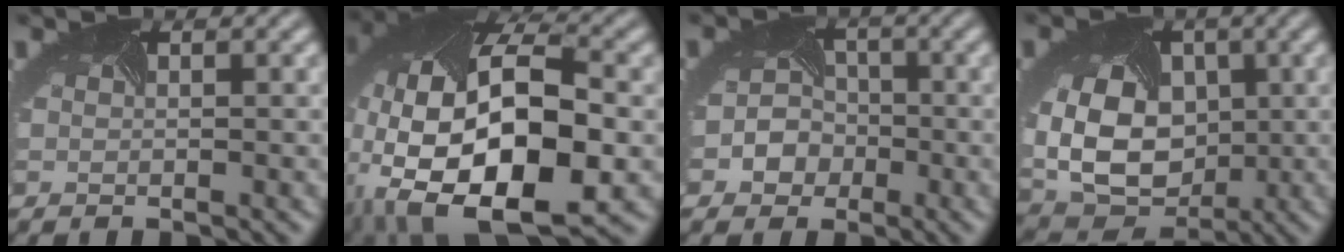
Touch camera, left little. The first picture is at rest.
{"total": 18.7, "force": [-4.5, 10.1, 15.2], "torque": [-0.290, -0.021, -0.067]}
{"total": 3.5, "force": [-1.3, 3.0, 1.0], "torque": [0.004, 0.002, -0.023]}
{"total": 12.1, "force": [-0.3, 9.2, 7.8], "torque": [-0.154, -0.023, 0.000]}